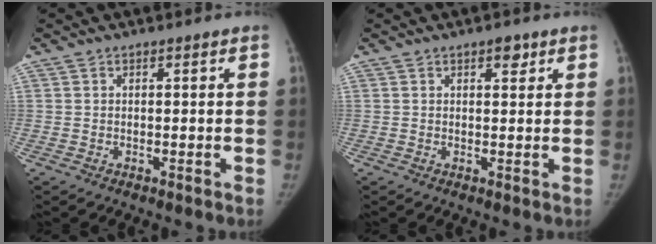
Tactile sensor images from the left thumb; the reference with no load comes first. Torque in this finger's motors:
{"motor_torque": [0.44, -0.16, 0.13, -0.22, 0.09]}